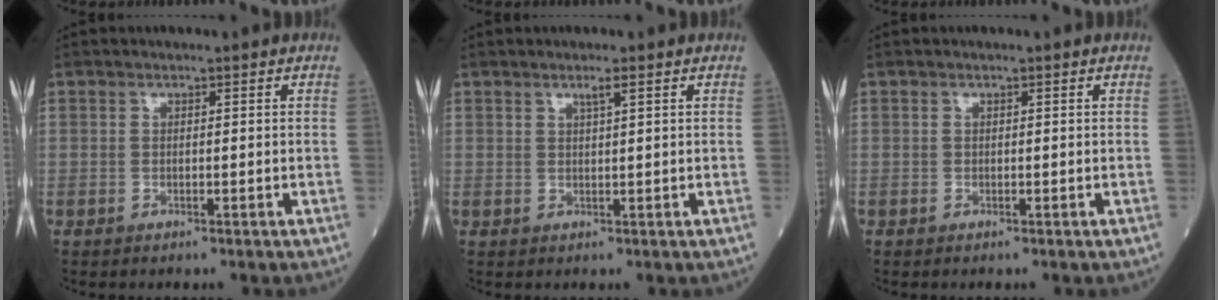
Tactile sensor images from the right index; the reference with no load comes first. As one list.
[{"total": 1.3, "force": [0.8, -0.1, 1.0], "torque": [-0.022, 0.000, 0.019]}, {"total": 0.0}]